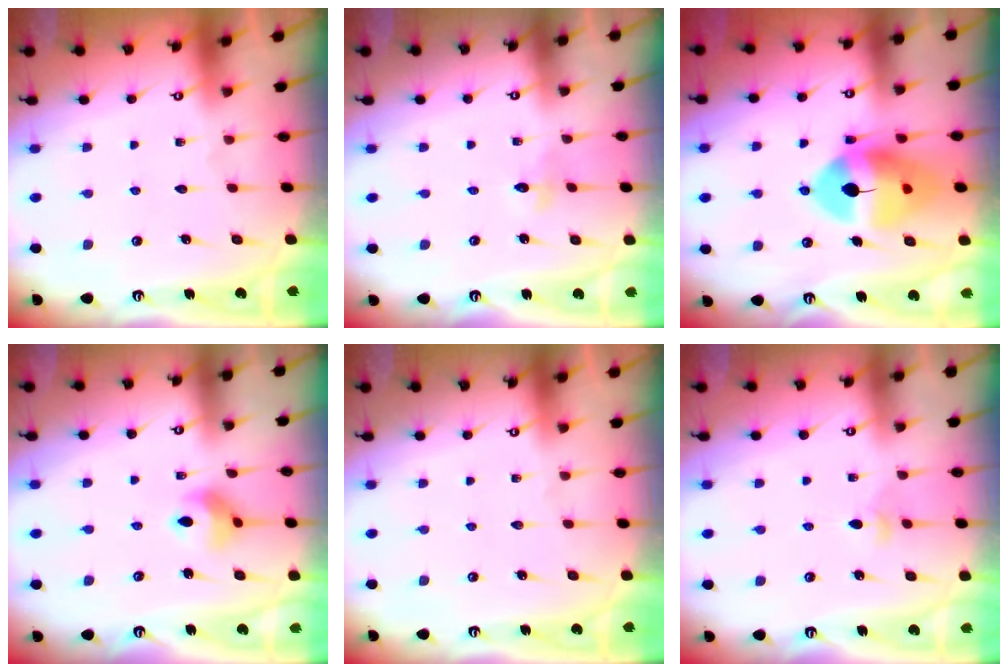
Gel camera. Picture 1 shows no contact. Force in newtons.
{"total": 2.6, "press": 2.6, "slide": 0.3}
{"total": 15.6, "press": 15.4, "slide": 2.6}
{"total": 7.5, "press": 7.4, "slide": 1.4}
{"total": 0.0}
{"total": 4.2, "press": 4.1, "slide": 0.9}